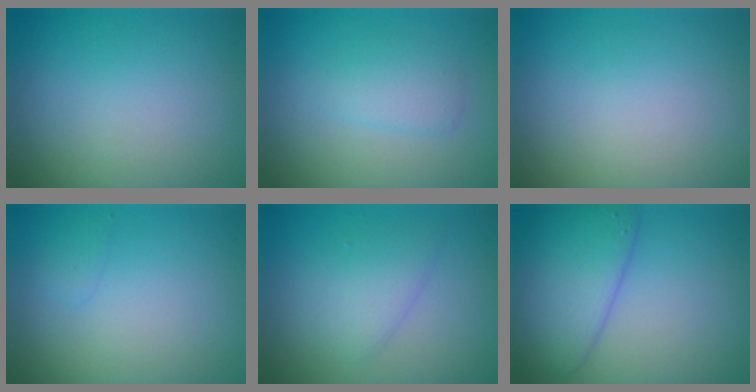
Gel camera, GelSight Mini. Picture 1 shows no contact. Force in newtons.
{"total": 1.9, "press": 1.9, "slide": 0.0}
{"total": 0.0}
{"total": 0.6, "press": 0.6, "slide": 0.1}
{"total": 2.4, "press": 2.4, "slide": 0.2}
{"total": 4.9, "press": 4.9, "slide": 0.2}